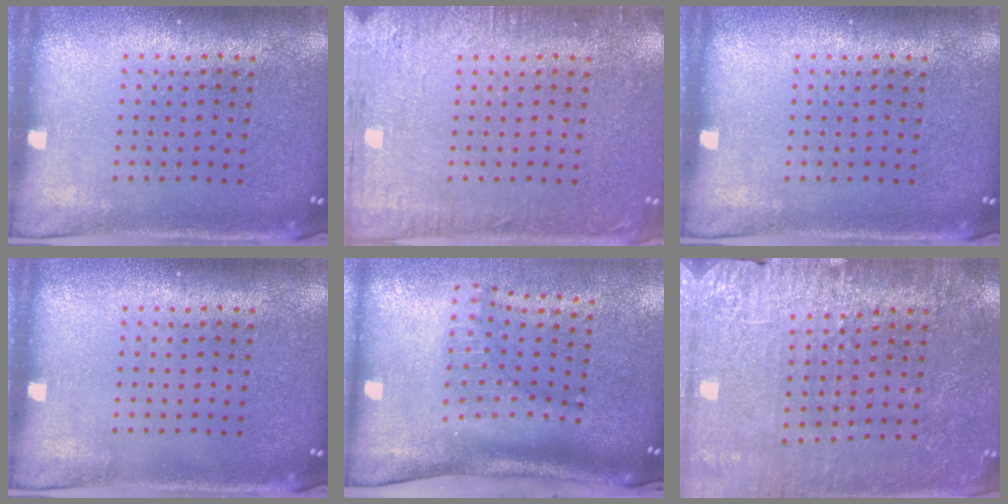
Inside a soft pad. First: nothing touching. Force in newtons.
{"total": 2.9, "press": 2.8, "slide": 0.4}
{"total": 0.0}
{"total": 0.0}
{"total": 2.0, "press": 1.5, "slide": 1.3}
{"total": 2.9, "press": 2.9, "slide": 0.4}